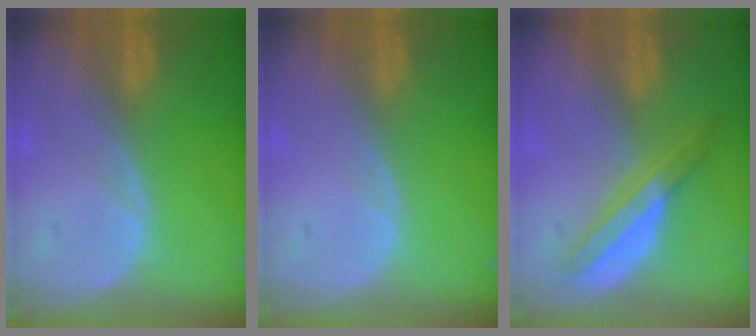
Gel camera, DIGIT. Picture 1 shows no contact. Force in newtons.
{"total": 0.0}
{"total": 5.2, "press": 5.0, "slide": 1.5}